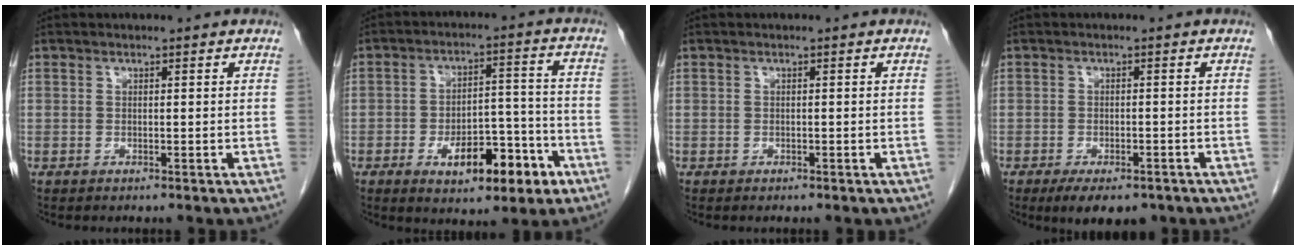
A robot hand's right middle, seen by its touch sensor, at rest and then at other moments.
{"total": 11.1, "force": [-5.3, 4.4, 8.8], "torque": [-0.127, 0.019, -0.073]}
{"total": 0.0}
{"total": 7.2, "force": [-5.1, 2.9, 4.1], "torque": [-0.056, -0.005, -0.073]}